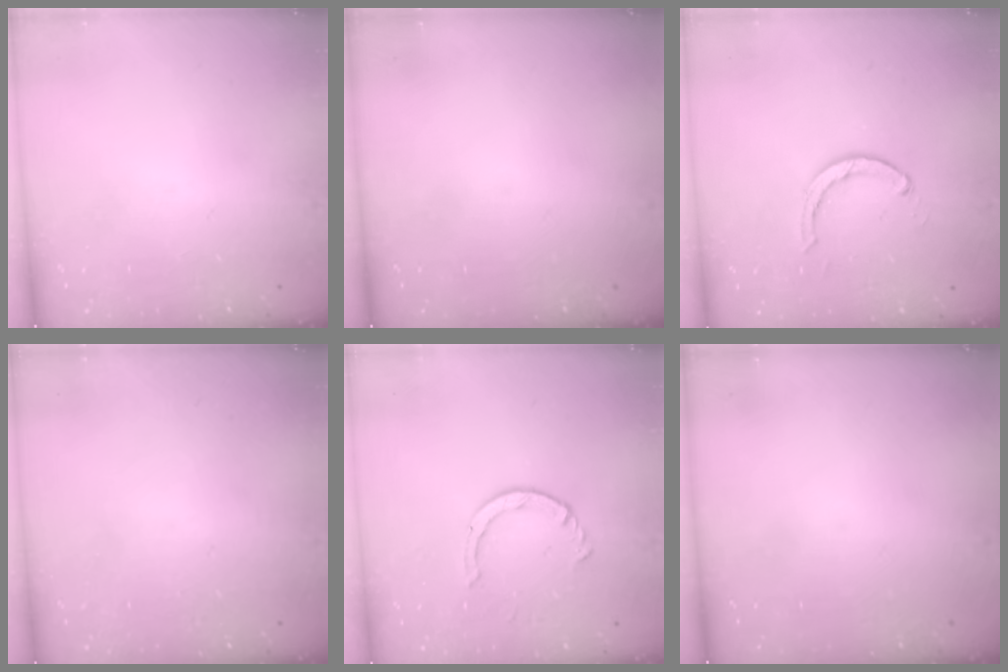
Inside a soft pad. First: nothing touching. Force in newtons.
{"total": 0.0}
{"total": 2.9, "press": 2.9, "slide": 0.4}
{"total": 2.5, "press": 2.5, "slide": 0.2}
{"total": 2.3, "press": 2.3, "slide": 0.2}
{"total": 0.0}